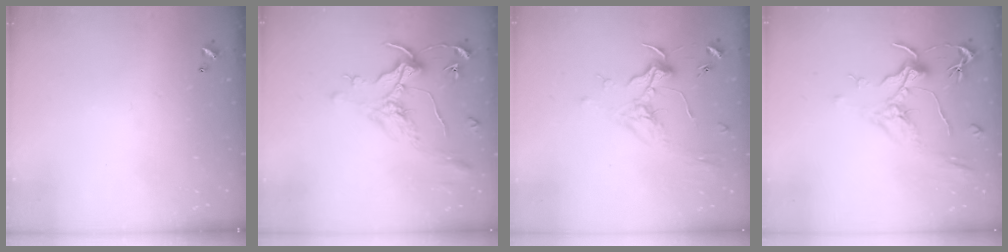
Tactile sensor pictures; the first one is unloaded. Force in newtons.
{"total": 1.6, "press": 1.4, "slide": 0.7}
{"total": 1.8, "press": 1.7, "slide": 0.7}
{"total": 2.1, "press": 2.0, "slide": 0.8}